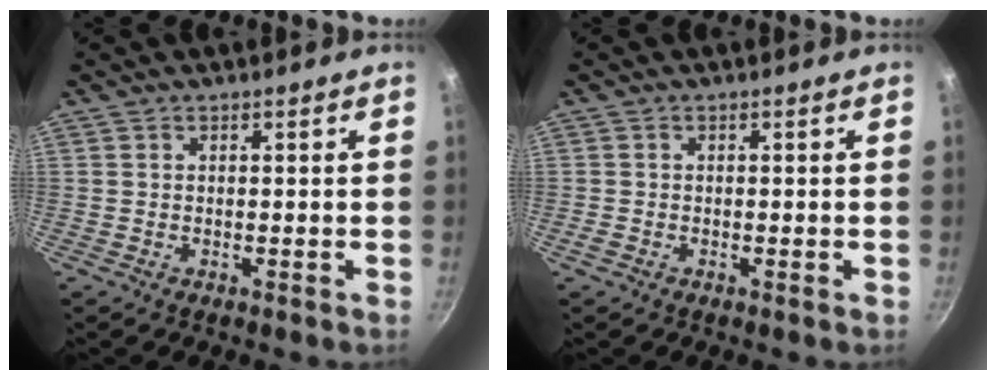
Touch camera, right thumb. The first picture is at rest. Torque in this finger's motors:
{"motor_torque": [0.47, -0.02, 0.32, -0.13, 0.08]}